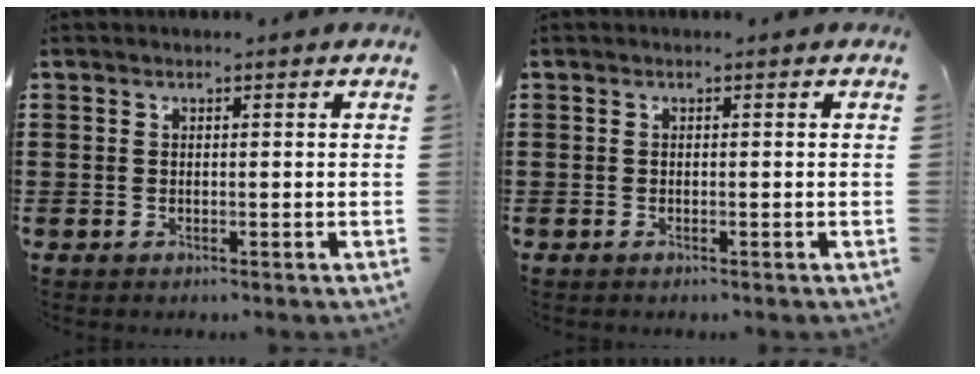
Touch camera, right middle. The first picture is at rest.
{"total": 0.0}